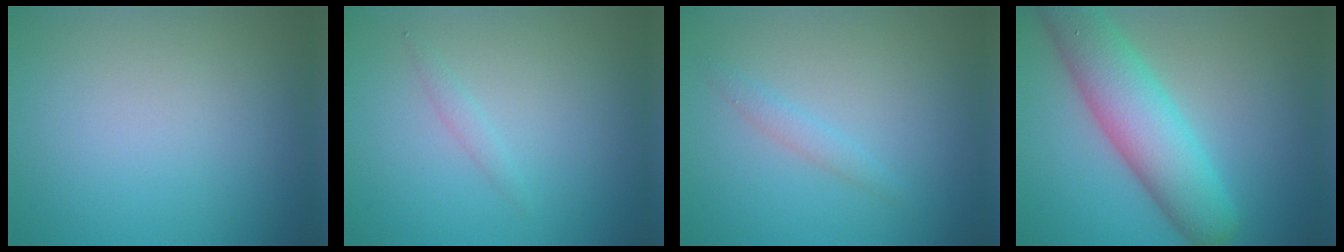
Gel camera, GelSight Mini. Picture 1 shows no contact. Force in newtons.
{"total": 0.8, "press": 0.8, "slide": 0.1}
{"total": 1.2, "press": 1.2, "slide": 0.1}
{"total": 8.1, "press": 8.1, "slide": 0.2}